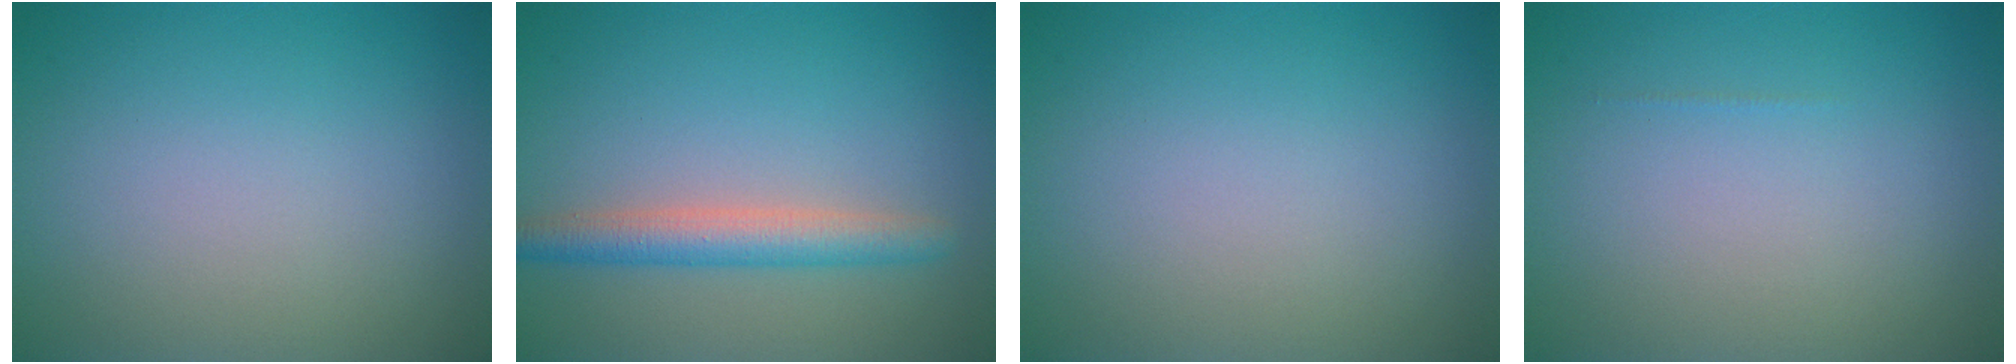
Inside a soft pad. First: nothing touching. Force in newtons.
{"total": 3.4, "press": 3.4, "slide": 0.1}
{"total": 0.0}
{"total": 0.0}